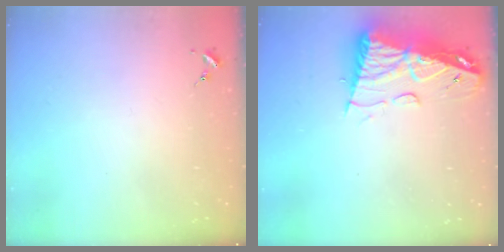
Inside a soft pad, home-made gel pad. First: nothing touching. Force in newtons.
{"total": 13.7, "press": 13.6, "slide": 1.5}